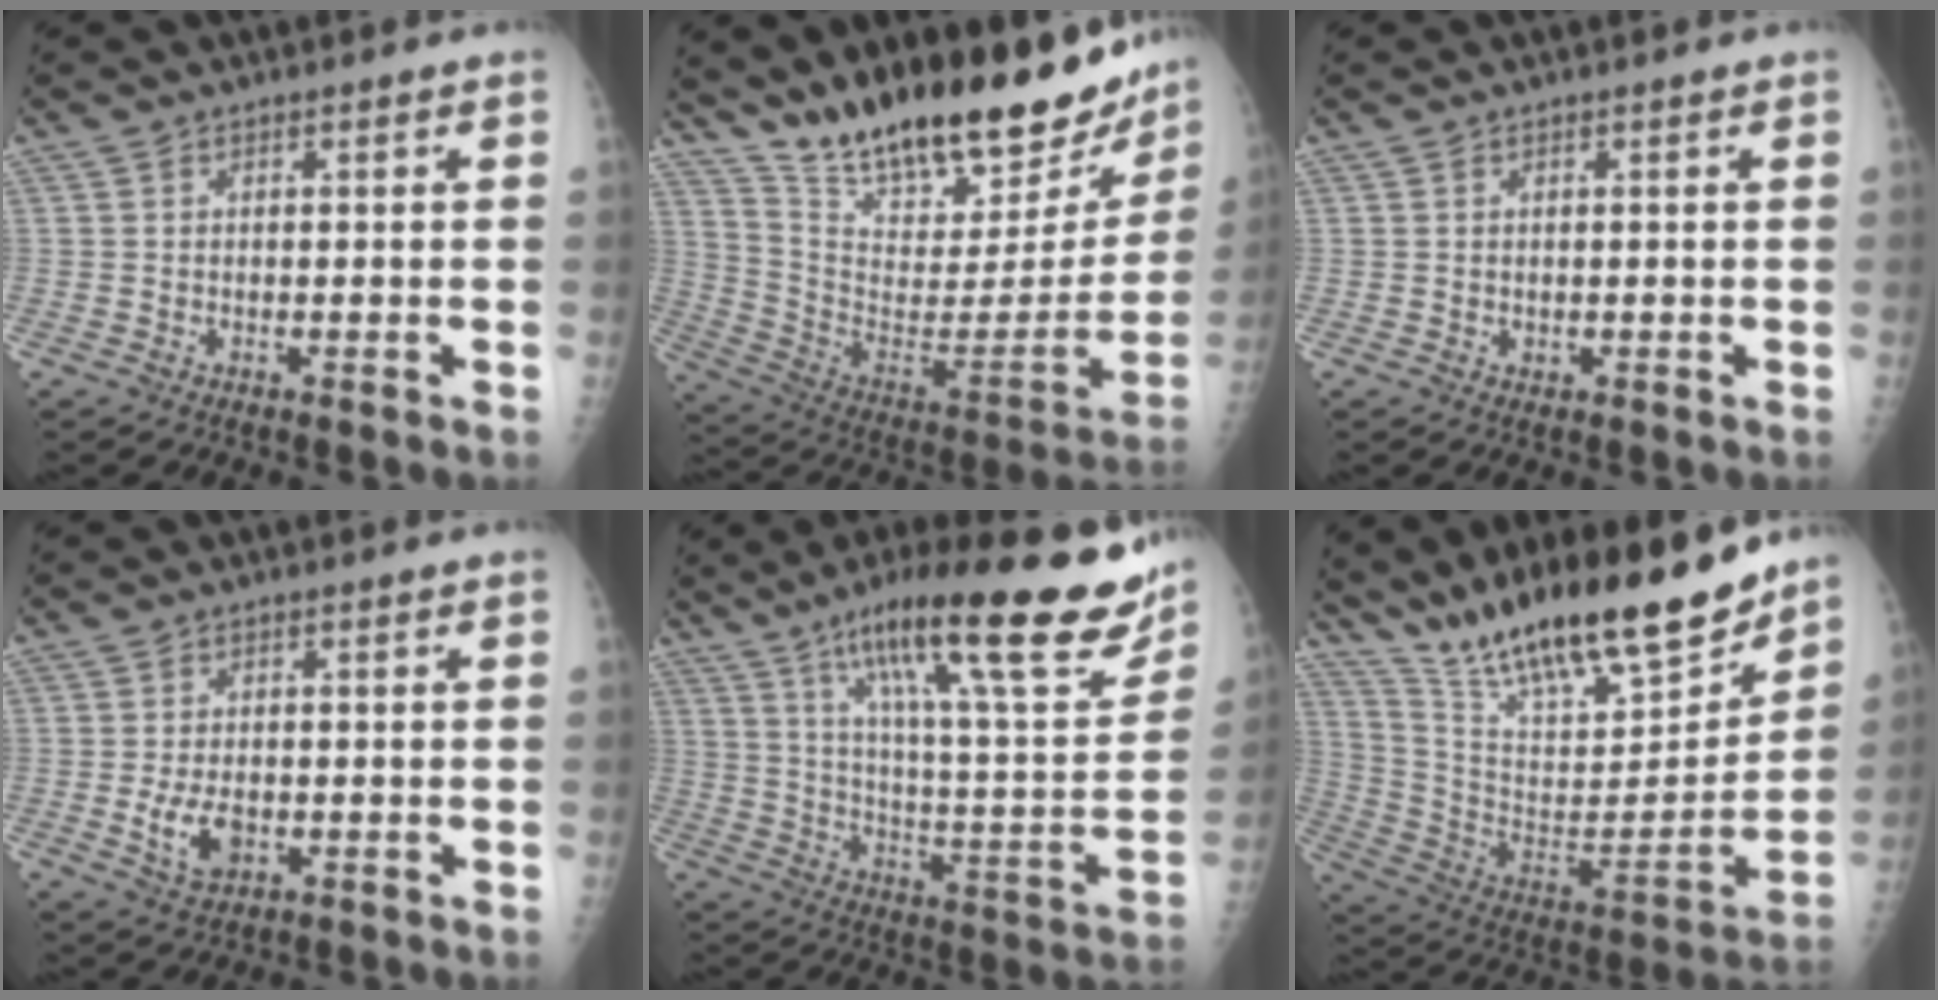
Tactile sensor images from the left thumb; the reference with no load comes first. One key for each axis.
{"total": 29.4, "fx": 23.2, "fy": 9.4, "fz": 15.3, "tx": -0.220, "ty": -0.104, "tz": 0.357}
{"total": 0.6, "fx": 0.2, "fy": 0.5, "fz": 0.3, "tx": -0.002, "ty": -0.001, "tz": 0.003}
{"total": 5.2, "fx": -1.1, "fy": 3.2, "fz": 3.8, "tx": -0.068, "ty": -0.004, "tz": -0.015}
{"total": 30.4, "fx": 18.3, "fy": 6.3, "fz": 23.4, "tx": -0.328, "ty": -0.043, "tz": 0.282}
{"total": 26.8, "fx": 21.0, "fy": 7.0, "fz": 15.0, "tx": -0.224, "ty": -0.089, "tz": 0.358}